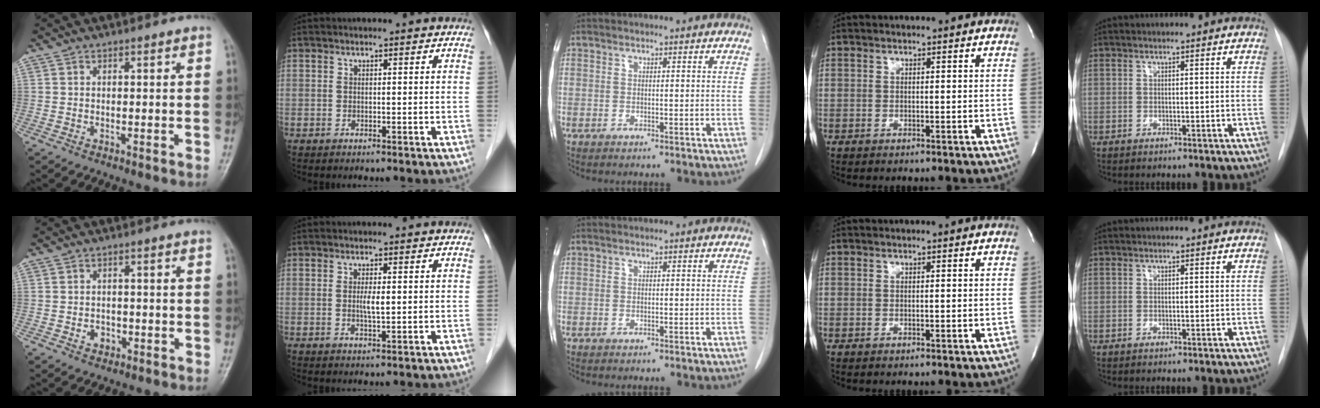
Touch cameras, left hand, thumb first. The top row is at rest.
{"thumb": {"total": 2.5, "force": [-1.1, 2.0, 1.0], "torque": [-0.003, 0.009, -0.014]}, "index": {"total": 2.1, "force": [0.0, 0.3, 2.0], "torque": [-0.043, -0.005, 0.001]}}